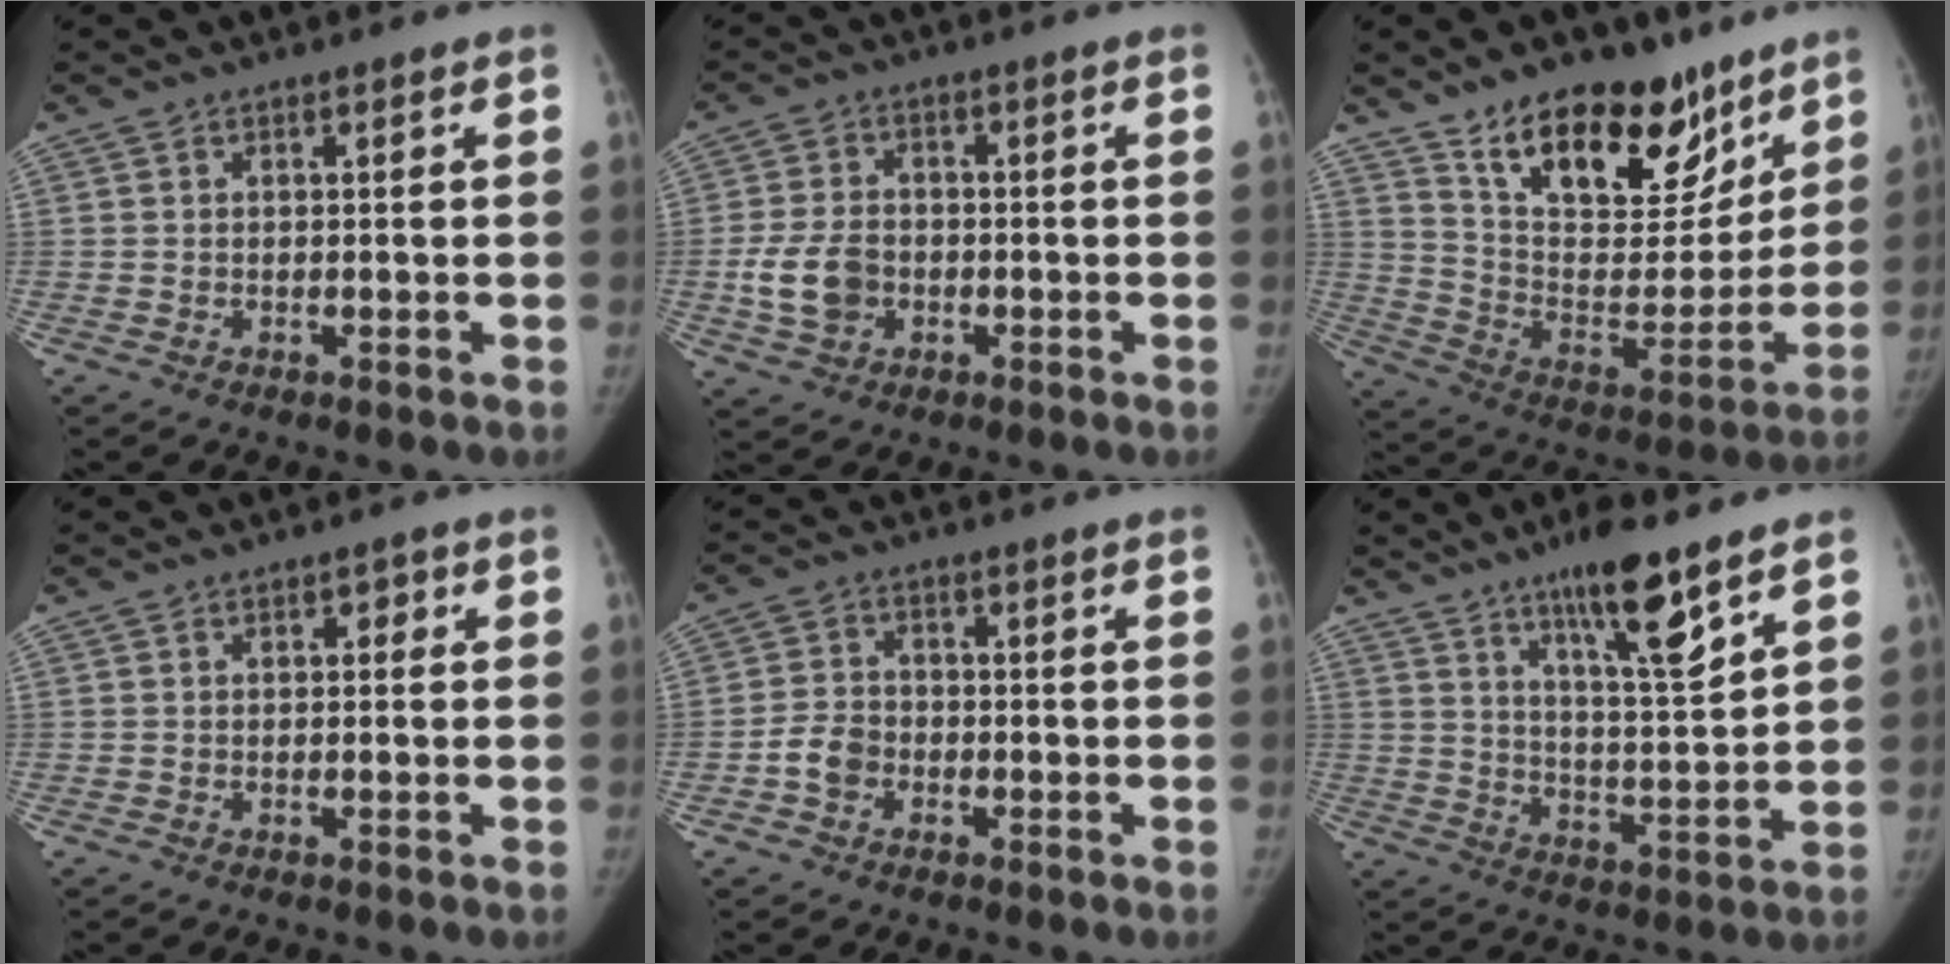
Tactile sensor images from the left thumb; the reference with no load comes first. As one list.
[{"total": 7.6, "force": [-1.7, 5.8, 4.7], "torque": [-0.081, 0.009, -0.030]}, {"total": 24.1, "force": [15.8, 12.2, 13.4], "torque": [-0.153, -0.077, 0.259]}, {"total": 1.5, "force": [0.4, 1.0, 1.0], "torque": [-0.002, 0.003, 0.001]}, {"total": 4.6, "force": [-1.7, 3.7, 2.2], "torque": [-0.030, 0.016, -0.036]}, {"total": 13.3, "force": [8.4, 2.5, 10.0], "torque": [-0.153, -0.052, 0.143]}]